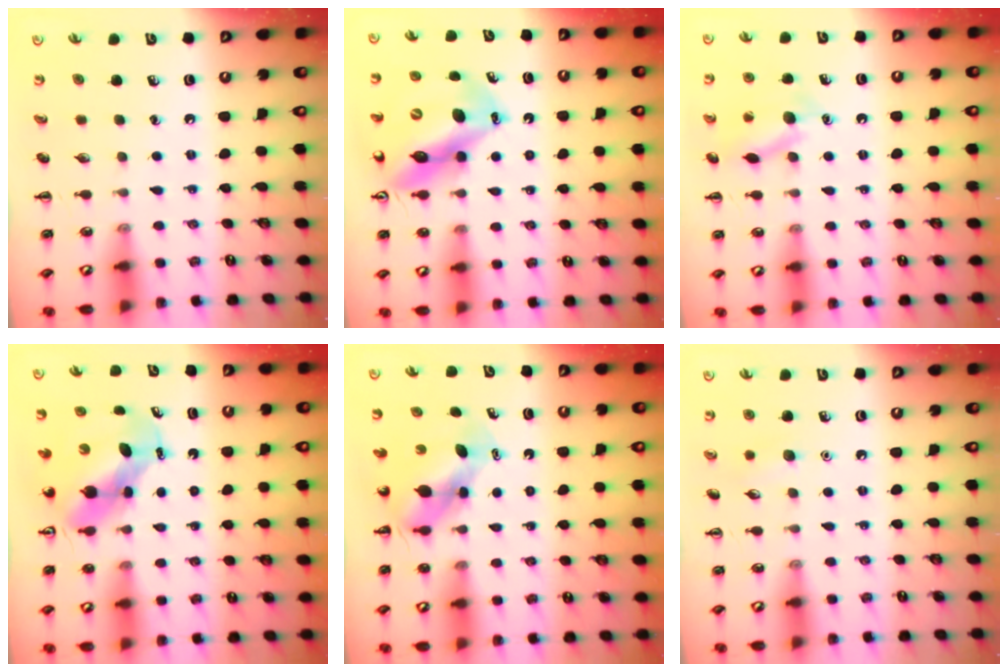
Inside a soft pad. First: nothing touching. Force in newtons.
{"total": 14.5, "press": 13.8, "slide": 4.6}
{"total": 12.0, "press": 11.9, "slide": 1.8}
{"total": 5.8, "press": 5.6, "slide": 1.4}
{"total": 6.0, "press": 5.9, "slide": 1.0}
{"total": 4.9, "press": 4.8, "slide": 1.3}